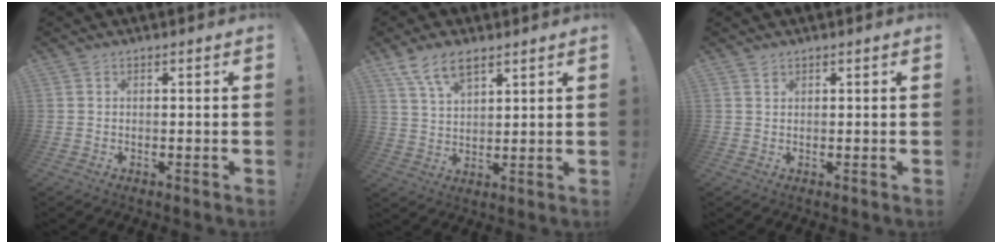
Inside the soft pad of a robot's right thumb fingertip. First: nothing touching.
{"total": 8.9, "force": [5.7, 4.1, 5.4], "torque": [-0.098, -0.016, 0.108]}
{"total": 0.9, "force": [0.8, 0.5, 0.1], "torque": [0.005, -0.005, 0.014]}